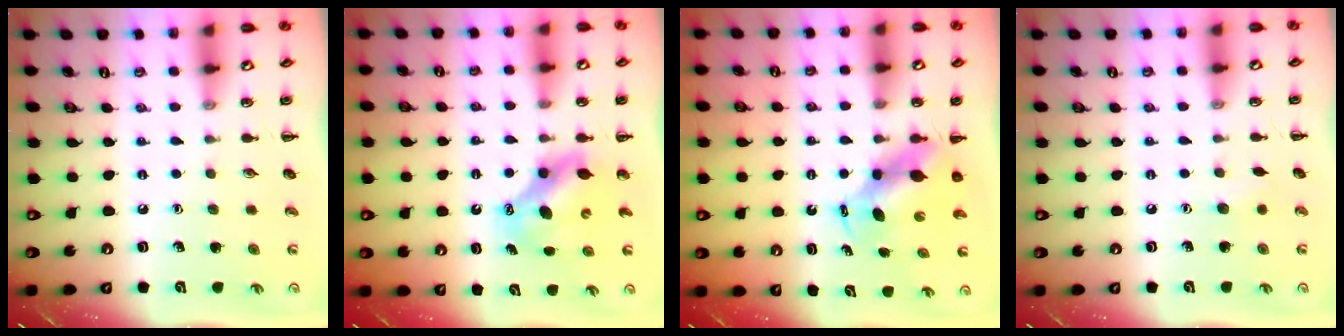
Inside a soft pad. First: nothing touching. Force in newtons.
{"total": 6.8, "press": 6.7, "slide": 1.5}
{"total": 6.5, "press": 6.3, "slide": 1.4}
{"total": 3.8, "press": 3.6, "slide": 1.0}